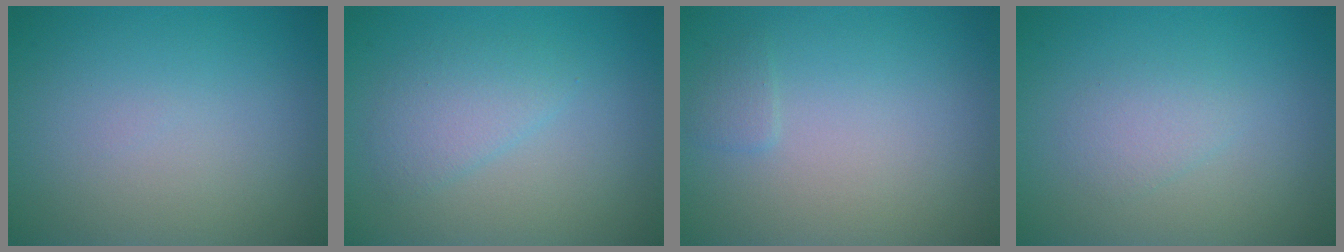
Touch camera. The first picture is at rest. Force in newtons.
{"total": 2.3, "press": 2.3, "slide": 0.1}
{"total": 0.8, "press": 0.8, "slide": 0.0}
{"total": 1.4, "press": 1.4, "slide": 0.0}